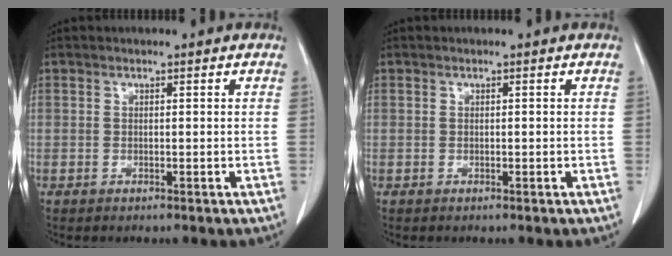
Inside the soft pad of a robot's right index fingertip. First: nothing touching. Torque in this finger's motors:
{"motor_torque": [-0.04, 0.04, 0.00, 0.00]}